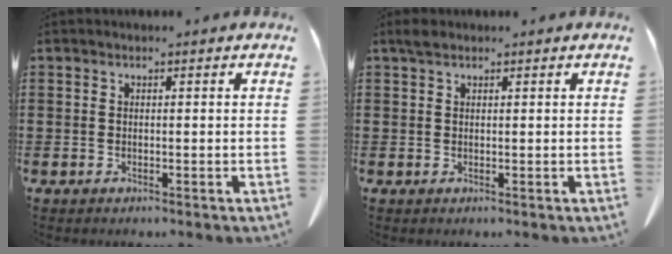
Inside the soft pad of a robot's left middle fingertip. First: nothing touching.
{"total": 1.3, "force": [0.9, 0.7, 0.7], "torque": [-0.017, 0.003, 0.018]}